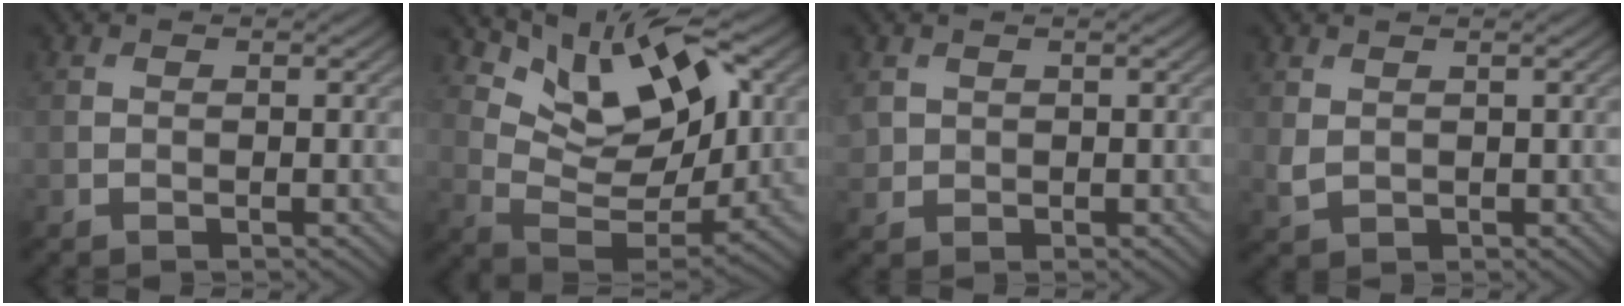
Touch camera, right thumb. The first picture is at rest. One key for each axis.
{"total": 11.7, "fx": 5.8, "fy": 5.9, "fz": 8.3, "tx": -0.155, "ty": -0.009, "tz": 0.108}
{"total": 1.8, "fx": 0.8, "fy": 1.5, "fz": 0.7, "tx": -0.022, "ty": -0.002, "tz": 0.019}
{"total": 1.7, "fx": 0.6, "fy": 1.2, "fz": 1.1, "tx": -0.031, "ty": -0.003, "tz": 0.016}